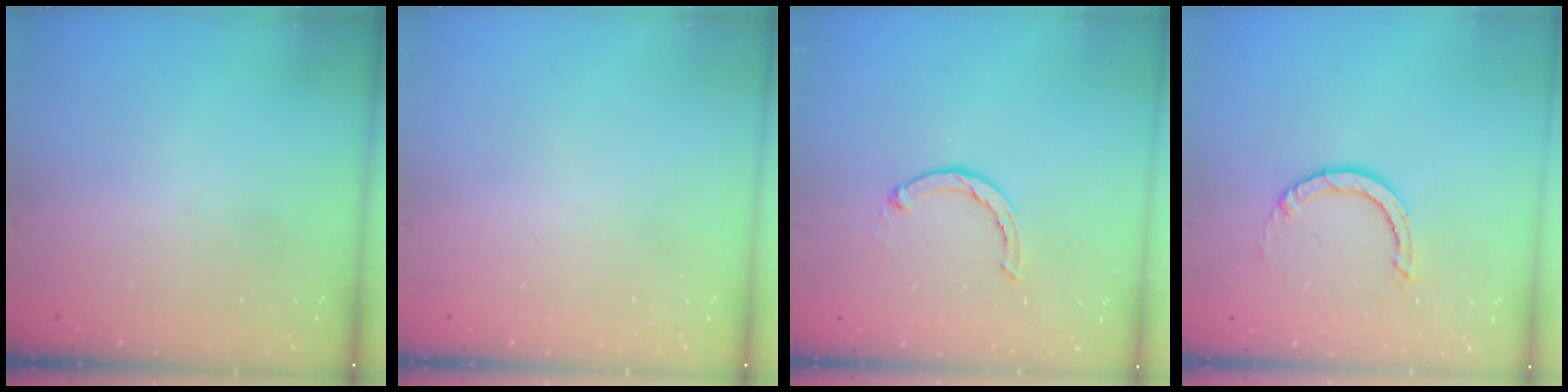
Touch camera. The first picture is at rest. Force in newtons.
{"total": 0.0}
{"total": 2.4, "press": 2.4, "slide": 0.4}
{"total": 3.9, "press": 3.8, "slide": 0.4}